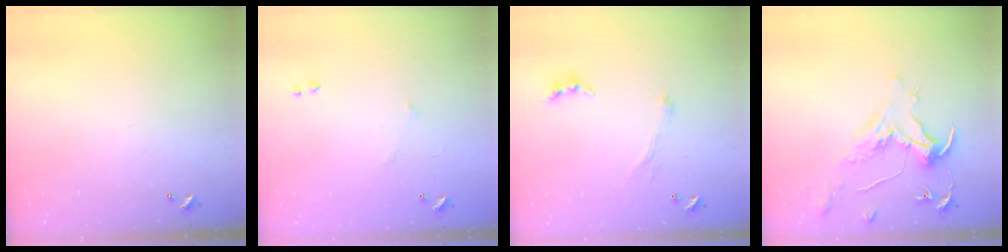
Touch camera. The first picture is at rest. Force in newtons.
{"total": 5.2, "press": 5.1, "slide": 0.9}
{"total": 2.1, "press": 2.0, "slide": 0.7}
{"total": 1.6, "press": 1.4, "slide": 0.7}